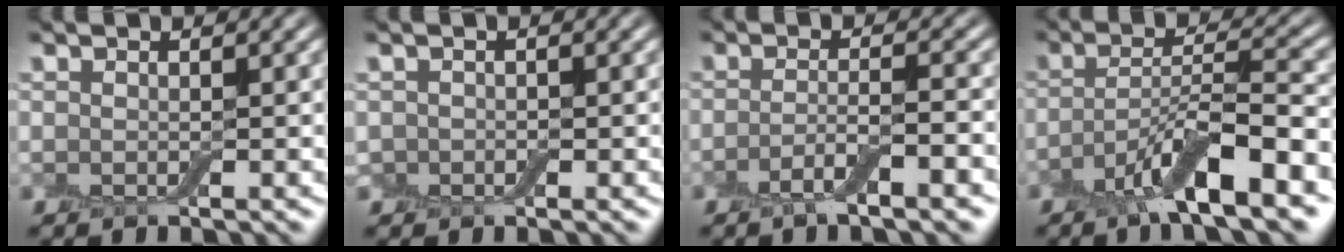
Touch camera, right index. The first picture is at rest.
{"total": 0.8, "force": [-0.2, 0.7, 0.2], "torque": [-0.001, -0.003, -0.008]}
{"total": 3.4, "force": [-1.8, 0.6, 2.9], "torque": [-0.052, 0.004, -0.040]}
{"total": 7.7, "force": [-4.1, 1.4, 6.3], "torque": [-0.110, 0.006, -0.079]}